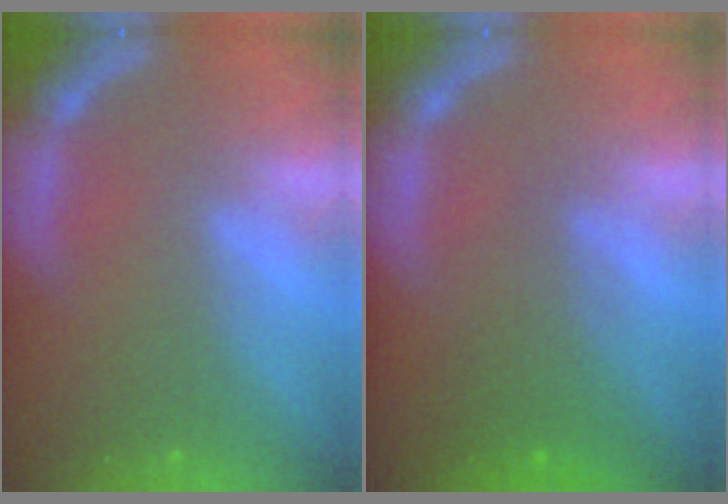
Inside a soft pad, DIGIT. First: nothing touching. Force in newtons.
{"total": 3.0}